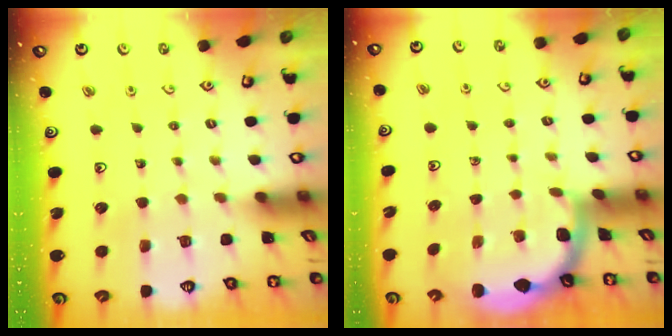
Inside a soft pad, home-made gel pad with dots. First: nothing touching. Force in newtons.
{"total": 1.8, "press": 1.8, "slide": 0.1}